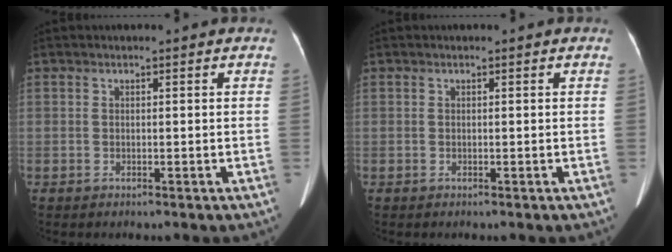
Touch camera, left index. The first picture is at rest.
{"total": 0.0}